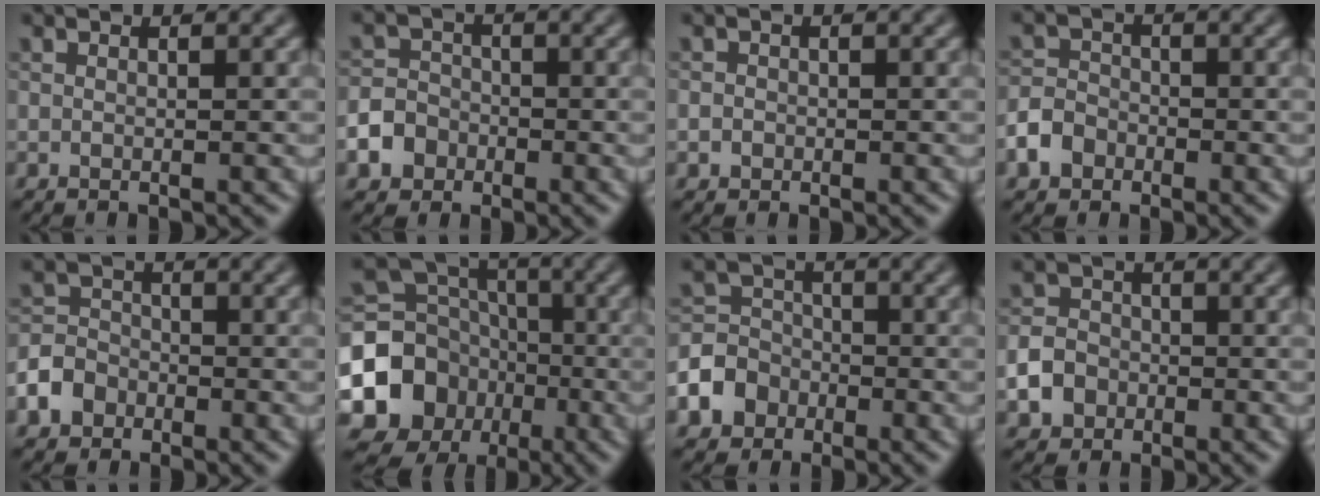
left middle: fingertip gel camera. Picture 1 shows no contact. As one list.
[{"total": 5.4, "force": [-2.9, 4.4, 1.2], "torque": [-0.009, -0.008, -0.067]}, {"total": 0.8, "force": [-0.3, 0.7, 0.1], "torque": [0.006, 0.001, -0.007]}, {"total": 3.7, "force": [-2.2, 2.8, 1.1], "torque": [-0.012, -0.006, -0.045]}, {"total": 4.8, "force": [-2.7, 3.8, 1.2], "torque": [-0.008, -0.006, -0.059]}, {"total": 10.5, "force": [-3.3, 9.0, 4.1], "torque": [-0.094, -0.013, -0.065]}, {"total": 6.2, "force": [-2.9, 5.3, 1.5], "torque": [-0.019, -0.003, -0.078]}, {"total": 5.1, "force": [-2.5, 4.1, 1.5], "torque": [-0.013, -0.012, -0.057]}]